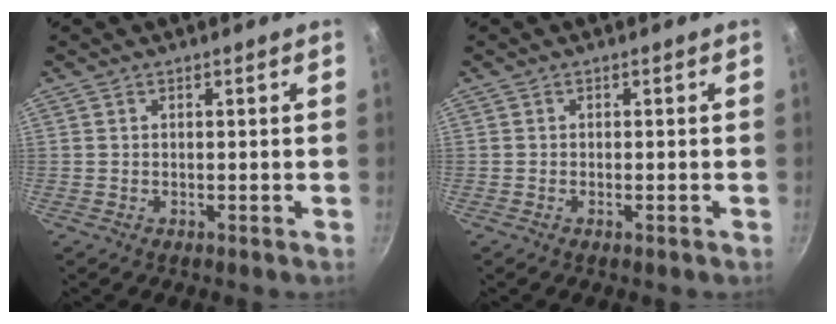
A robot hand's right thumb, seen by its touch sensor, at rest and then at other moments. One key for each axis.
{"total": 0.8, "fx": -0.4, "fy": 0.2, "fz": 0.6, "tx": -0.015, "ty": 0.003, "tz": -0.009}